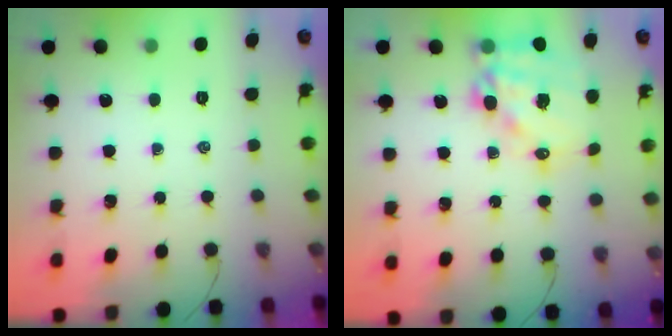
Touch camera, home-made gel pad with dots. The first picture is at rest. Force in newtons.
{"total": 15.4, "press": 14.9, "slide": 3.6}